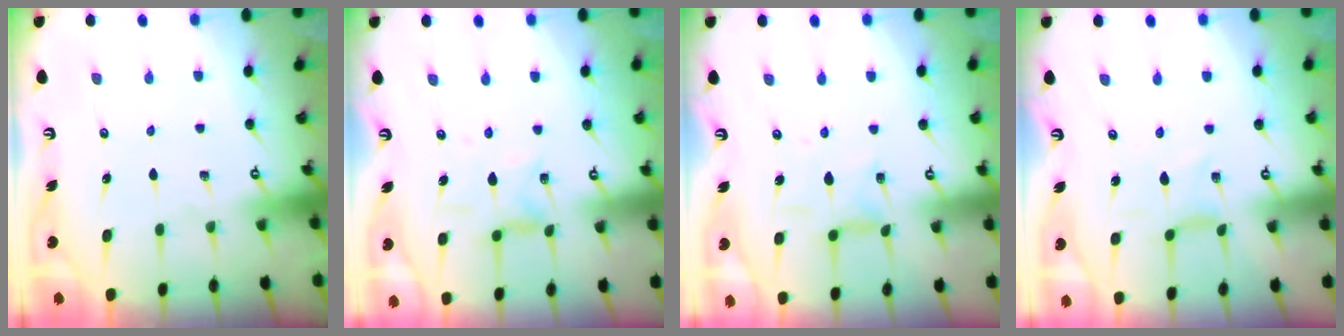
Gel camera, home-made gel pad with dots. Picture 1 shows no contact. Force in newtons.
{"total": 3.0, "press": 2.9, "slide": 0.4}
{"total": 6.4, "press": 6.3, "slide": 0.5}
{"total": 0.8, "press": 0.7, "slide": 0.3}